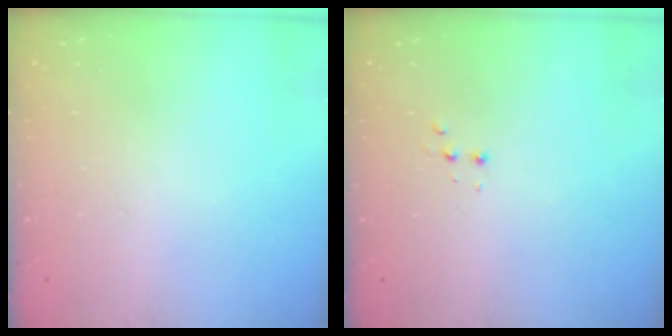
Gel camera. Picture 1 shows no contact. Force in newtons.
{"total": 2.4, "press": 2.2, "slide": 0.9}